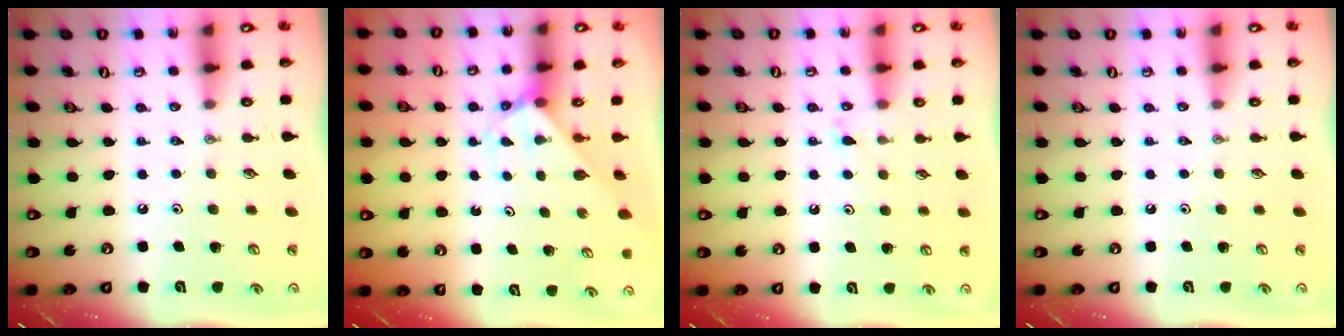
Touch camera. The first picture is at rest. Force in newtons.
{"total": 2.2, "press": 2.2, "slide": 0.2}
{"total": 5.6, "press": 5.6, "slide": 0.6}
{"total": 0.0}